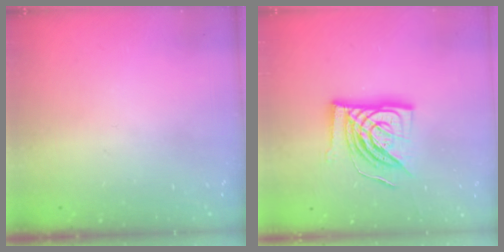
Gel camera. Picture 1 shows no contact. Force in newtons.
{"total": 15.9, "press": 15.8, "slide": 1.9}